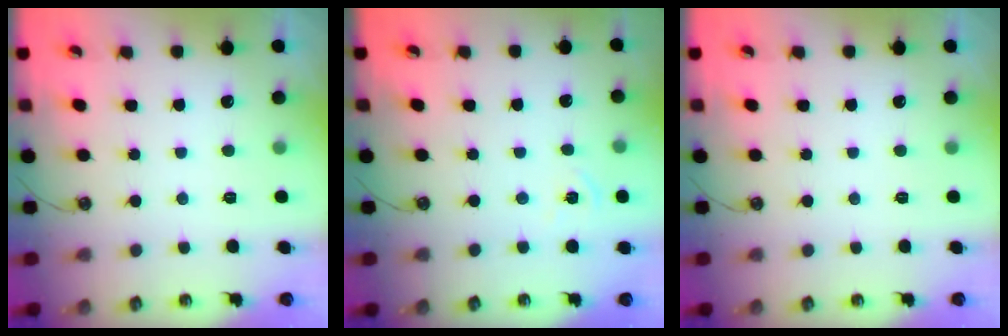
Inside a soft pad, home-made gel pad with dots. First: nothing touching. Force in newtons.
{"total": 4.7, "press": 4.7, "slide": 0.5}
{"total": 0.0}